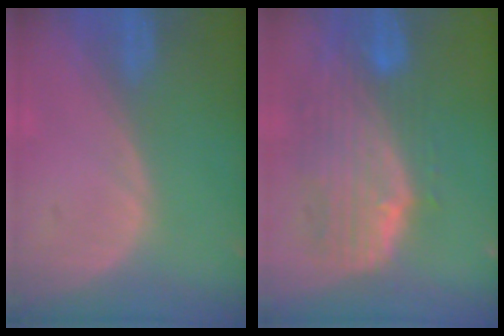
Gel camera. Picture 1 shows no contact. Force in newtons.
{"total": 10.7, "press": 9.2, "slide": 5.5}